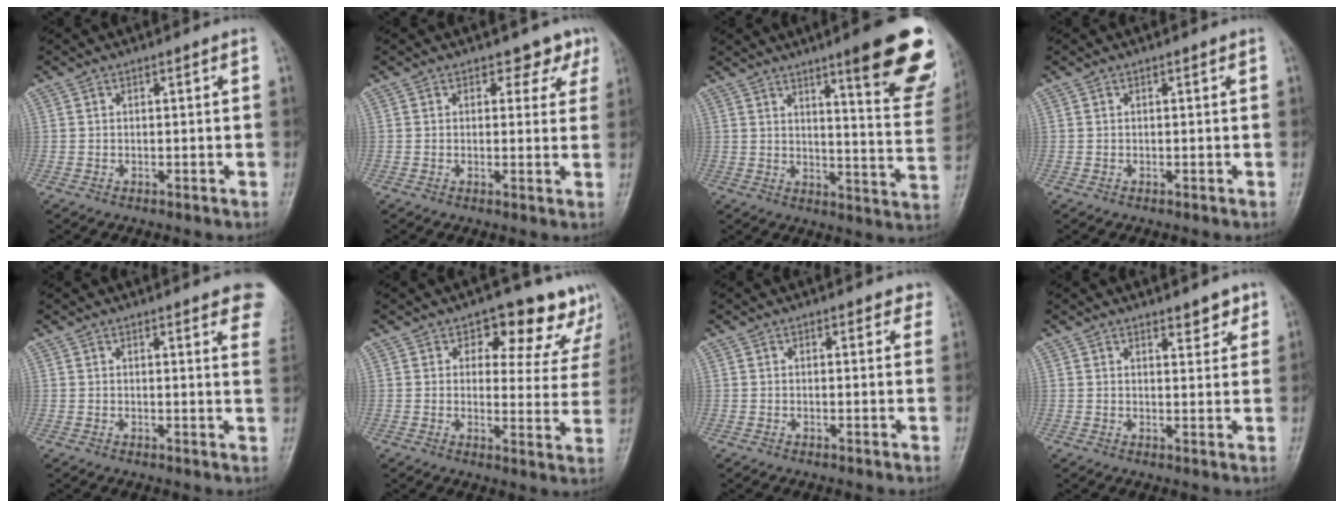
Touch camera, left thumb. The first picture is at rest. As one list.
[{"total": 3.3, "force": [2.4, 2.3, 0.5], "torque": [0.019, -0.017, 0.014]}, {"total": 19.7, "force": [11.7, 3.5, 15.5], "torque": [-0.163, -0.062, 0.149]}, {"total": 0.0}, {"total": 10.4, "force": [7.6, 2.4, 6.7], "torque": [-0.054, -0.023, 0.072]}, {"total": 12.8, "force": [9.8, 6.9, 4.5], "torque": [0.008, -0.054, 0.093]}, {"total": 1.9, "force": [1.5, 1.1, 0.7], "torque": [0.016, -0.004, 0.007]}, {"total": 3.5, "force": [2.7, 1.4, 1.7], "torque": [-0.005, -0.017, 0.036]}]